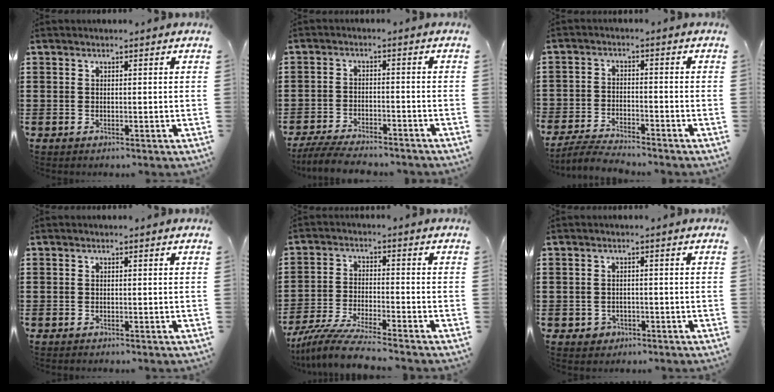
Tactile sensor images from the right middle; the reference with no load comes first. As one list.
[{"total": 5.1, "force": [-4.8, 0.6, 1.6], "torque": [-0.037, -0.002, -0.096]}, {"total": 4.4, "force": [-4.3, 0.4, 0.8], "torque": [-0.030, -0.003, -0.093]}, {"total": 0.0}, {"total": 6.9, "force": [-6.3, -0.2, 2.9], "torque": [-0.067, -0.013, -0.124]}, {"total": 1.3, "force": [-0.8, 1.0, 0.3], "torque": [-0.009, 0.002, -0.020]}]